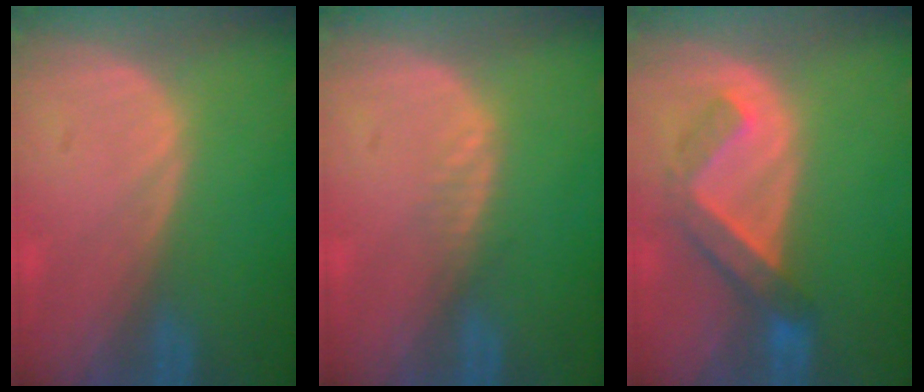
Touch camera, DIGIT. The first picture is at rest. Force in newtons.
{"total": 1.4, "press": 1.3, "slide": 0.2}
{"total": 5.1, "press": 5.1, "slide": 0.6}